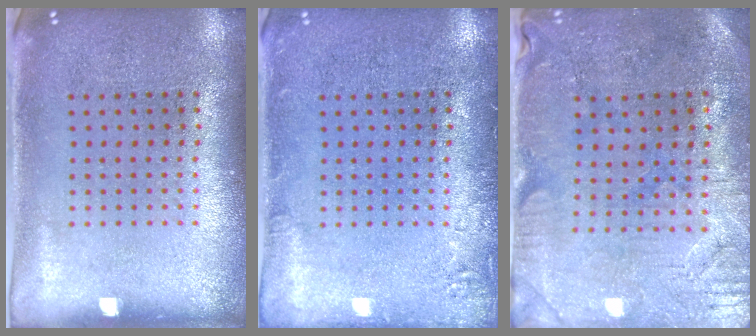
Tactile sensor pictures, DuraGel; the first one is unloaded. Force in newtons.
{"total": 1.5, "press": 1.5, "slide": 0.2}
{"total": 0.6, "press": 0.5, "slide": 0.3}